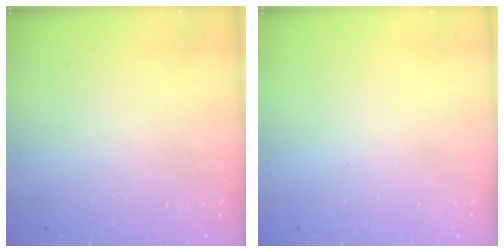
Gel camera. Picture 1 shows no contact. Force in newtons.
{"total": 0.0}